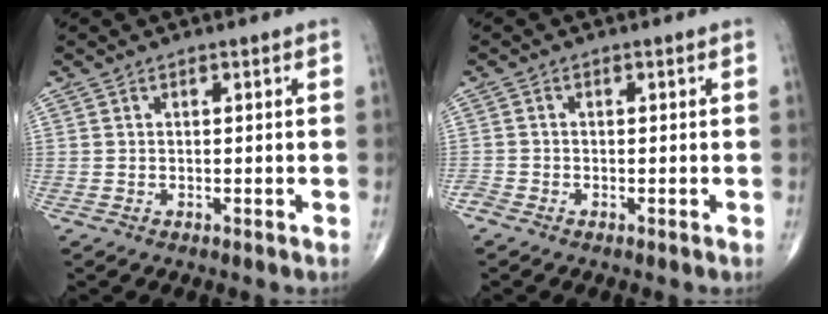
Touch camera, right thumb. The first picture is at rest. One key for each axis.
{"total": 1.3, "fx": -1.1, "fy": 0.6, "fz": 0.4, "tx": -0.008, "ty": -0.002, "tz": -0.026}